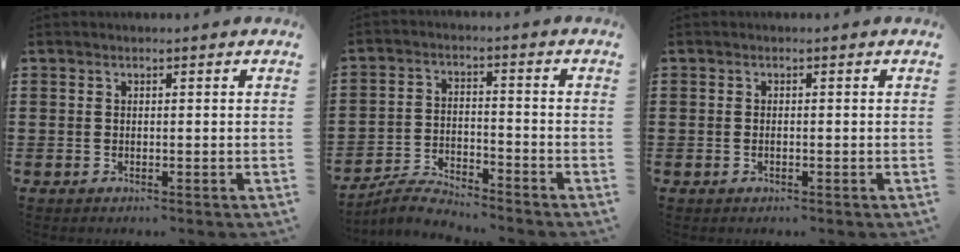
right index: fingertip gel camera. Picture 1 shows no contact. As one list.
[{"total": 4.6, "force": [-4.5, 0.4, 0.6], "torque": [-0.021, 0.006, -0.093]}, {"total": 0.5, "force": [-0.2, 0.2, 0.4], "torque": [-0.010, -0.003, -0.004]}]